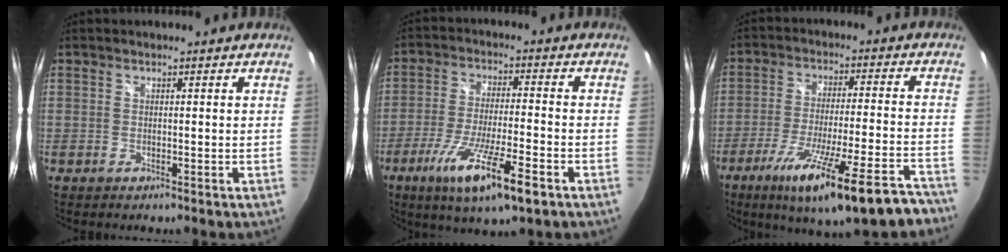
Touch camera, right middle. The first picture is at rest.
{"total": 13.9, "force": [-7.4, 1.9, 11.6], "torque": [-0.230, -0.035, -0.129]}
{"total": 22.9, "force": [-17.1, 3.7, 14.7], "torque": [-0.241, -0.054, -0.247]}